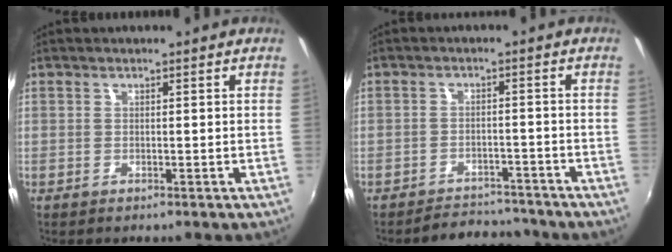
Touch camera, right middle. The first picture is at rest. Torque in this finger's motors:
{"motor_torque": [-2.14, 0.00, 0.10, 0.01]}